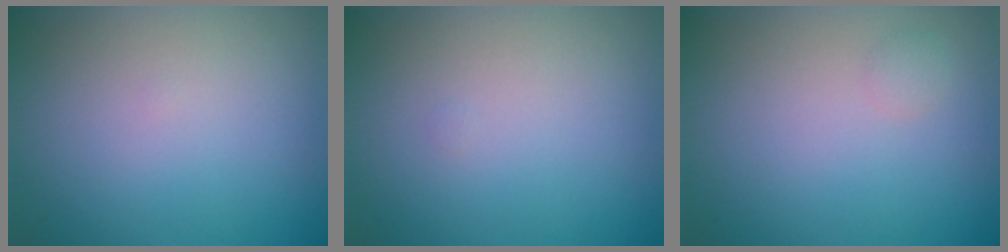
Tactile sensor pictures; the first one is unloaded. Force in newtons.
{"total": 0.0}
{"total": 0.7, "press": 0.7, "slide": 0.0}